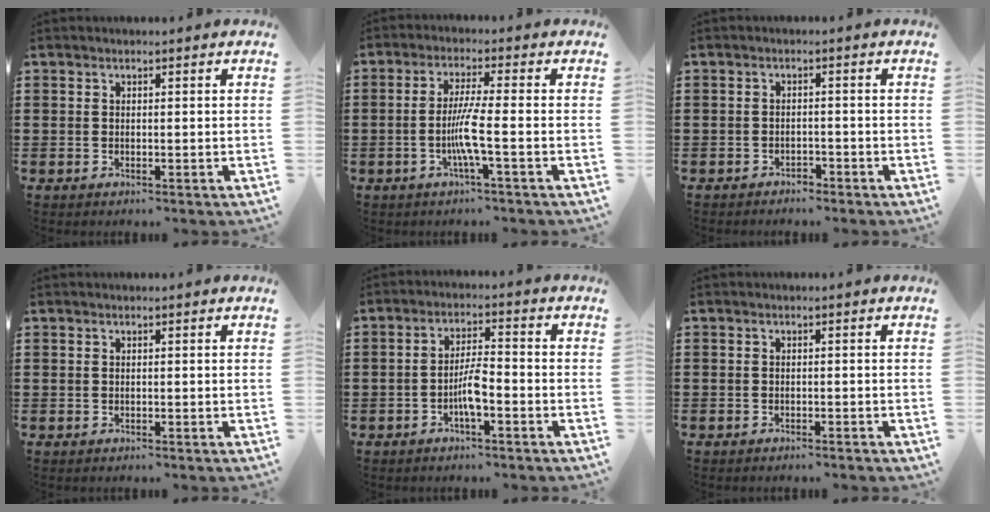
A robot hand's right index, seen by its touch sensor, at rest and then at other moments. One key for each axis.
{"total": 5.5, "fx": -1.6, "fy": -0.3, "fz": 5.3, "tx": -0.108, "ty": -0.015, "tz": -0.035}
{"total": 1.7, "fx": -1.6, "fy": 0.4, "fz": -0.2, "tx": -0.004, "ty": 0.003, "tz": -0.038}
{"total": 0.0}
{"total": 4.6, "fx": -1.8, "fy": 1.0, "fz": 4.1, "tx": -0.087, "ty": 0.001, "tz": -0.039}
{"total": 0.8, "fx": -0.8, "fy": 0.0, "fz": 0.2, "tx": -0.005, "ty": -0.001, "tz": -0.016}